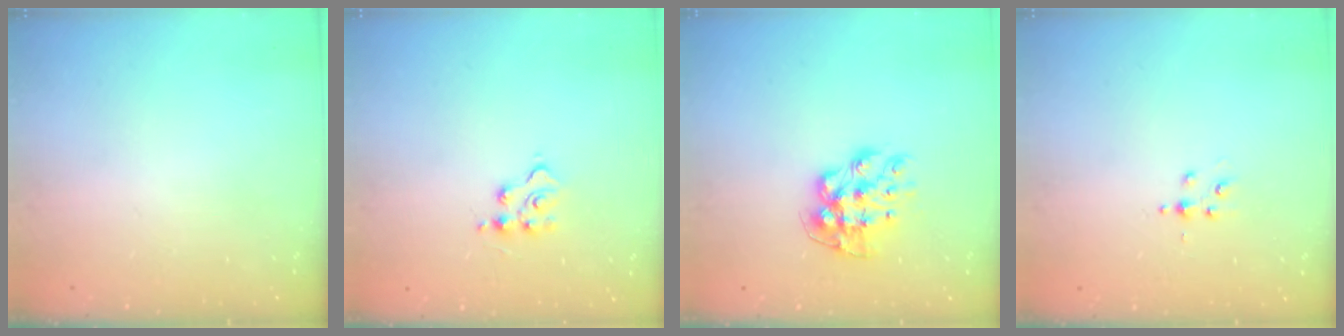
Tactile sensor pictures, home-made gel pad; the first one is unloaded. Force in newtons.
{"total": 4.6, "press": 4.6, "slide": 0.4}
{"total": 10.1, "press": 10.1, "slide": 0.9}
{"total": 5.2, "press": 4.7, "slide": 2.2}